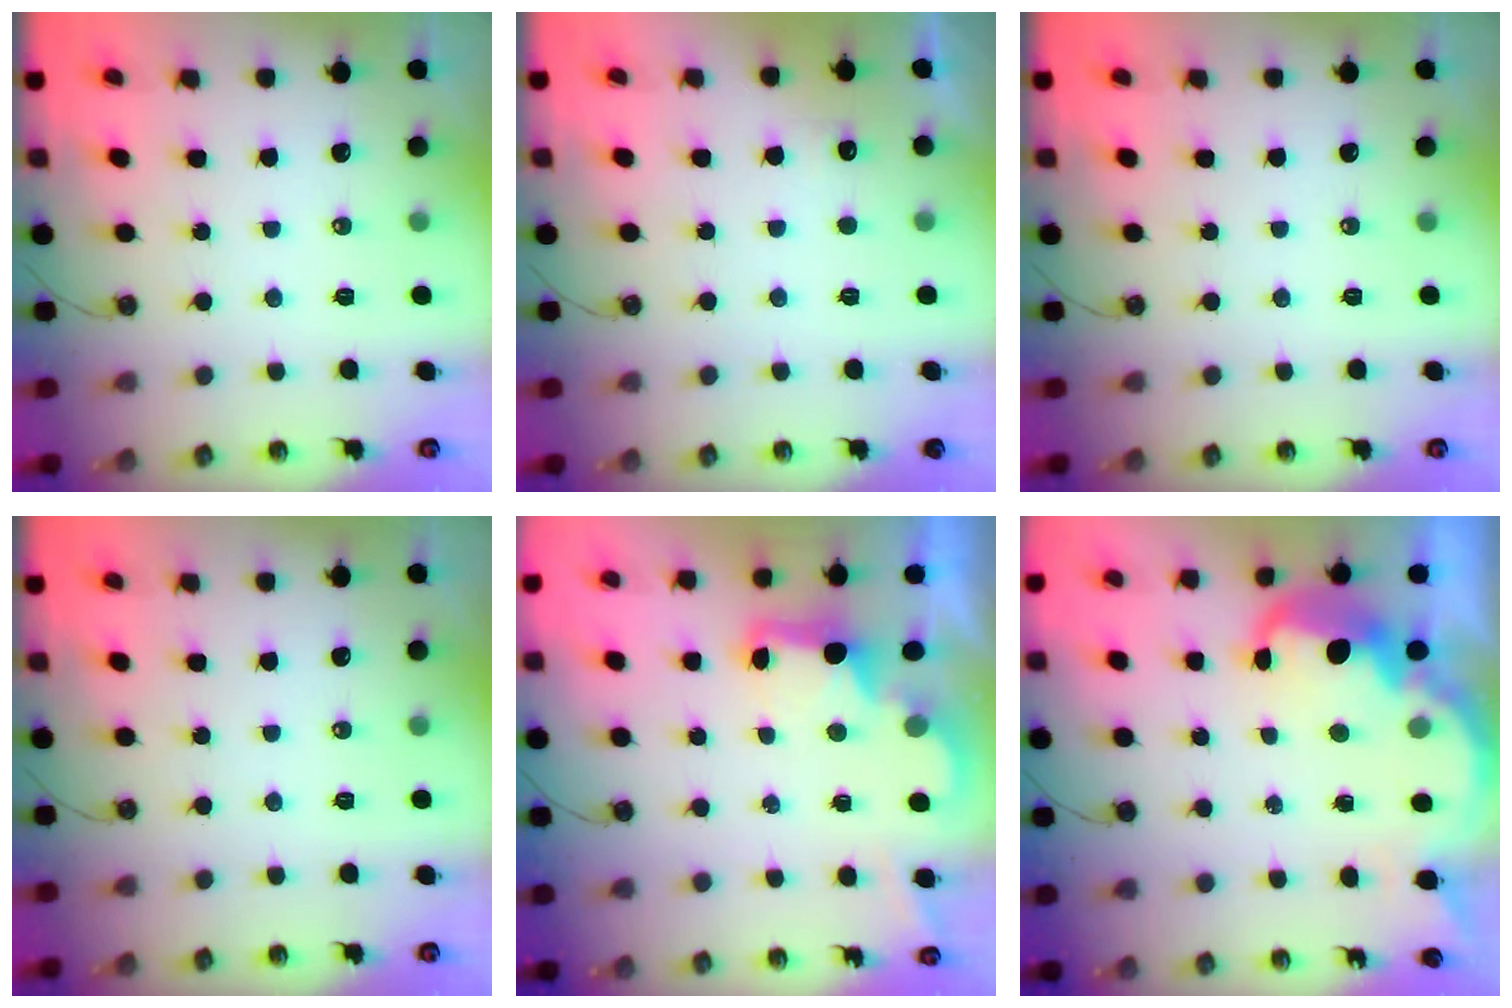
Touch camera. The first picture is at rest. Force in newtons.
{"total": 3.5, "press": 3.3, "slide": 1.2}
{"total": 0.0}
{"total": 0.0}
{"total": 2.7, "press": 2.6, "slide": 0.5}
{"total": 6.5, "press": 6.5, "slide": 0.7}